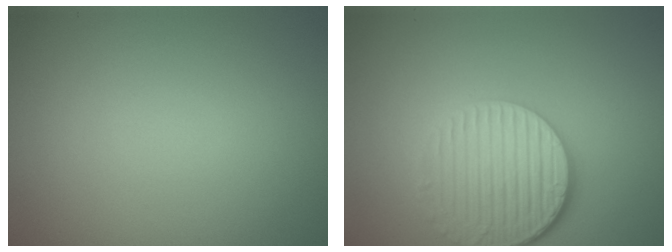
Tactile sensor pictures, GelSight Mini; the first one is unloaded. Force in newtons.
{"total": 5.6, "press": 4.1, "slide": 3.8}